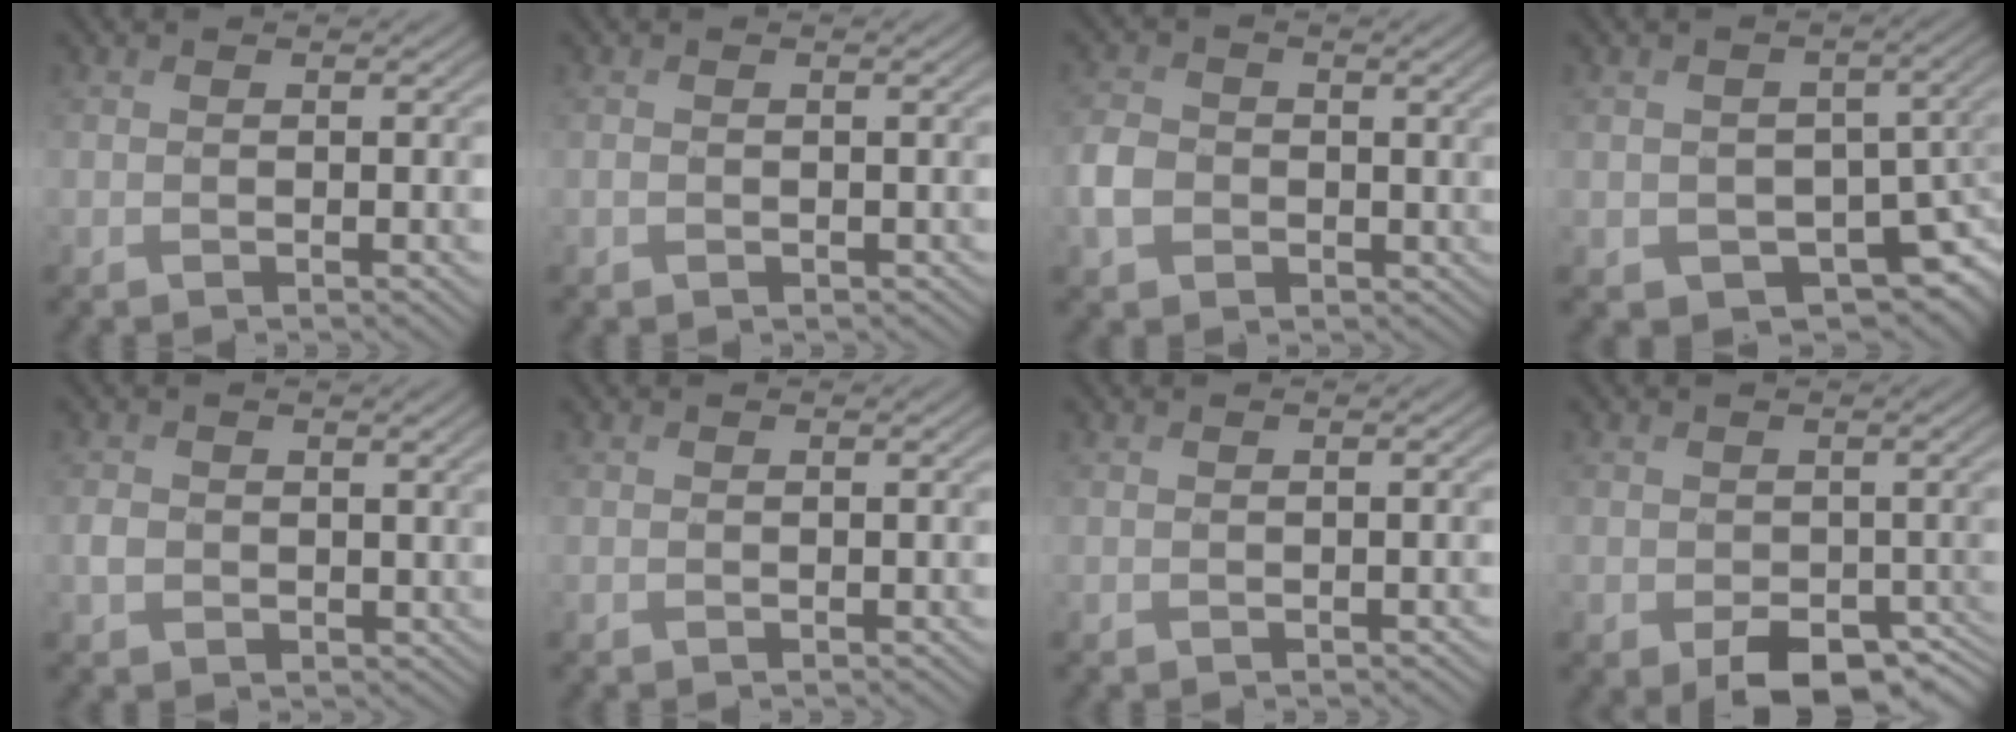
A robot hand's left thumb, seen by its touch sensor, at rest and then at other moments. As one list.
[{"total": 0.7, "force": [-0.2, 0.6, 0.3], "torque": [-0.007, -0.004, -0.005]}, {"total": 4.7, "force": [-0.9, 4.0, 2.3], "torque": [-0.061, -0.003, -0.028]}, {"total": 8.2, "force": [-2.2, 6.0, 5.2], "torque": [-0.090, -0.036, -0.028]}, {"total": 2.6, "force": [0.1, 2.3, 1.2], "torque": [-0.034, -0.004, 0.000]}, {"total": 0.0}, {"total": 0.0}, {"total": 6.1, "force": [-3.1, 3.8, 3.7], "torque": [-0.058, -0.025, -0.039]}]